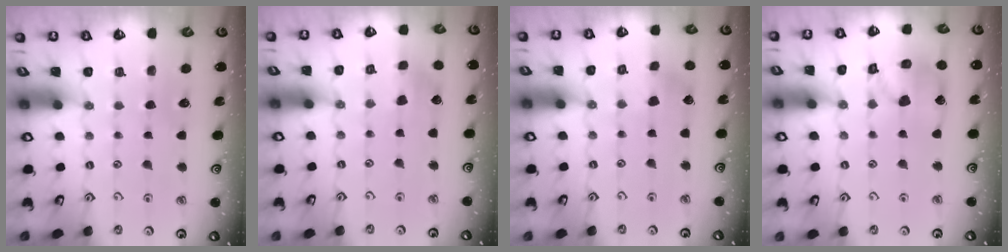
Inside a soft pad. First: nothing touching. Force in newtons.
{"total": 2.7, "press": 2.7, "slide": 0.3}
{"total": 2.6, "press": 2.5, "slide": 0.8}
{"total": 14.1, "press": 14.0, "slide": 1.8}